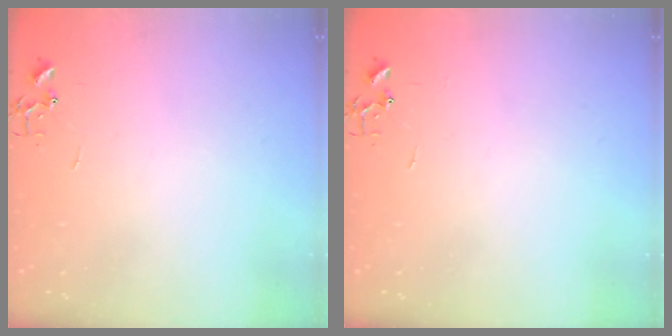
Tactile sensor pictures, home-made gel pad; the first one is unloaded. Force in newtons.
{"total": 0.0}